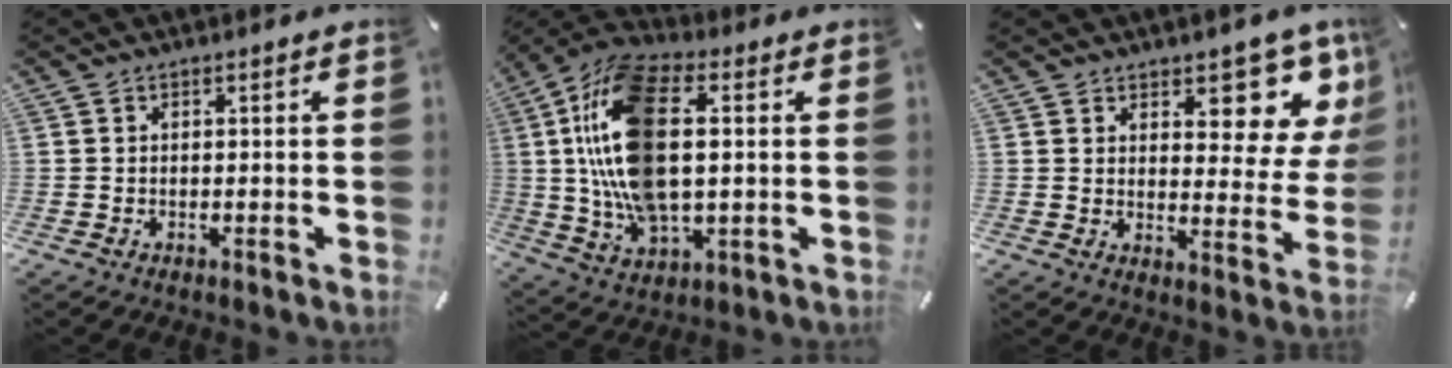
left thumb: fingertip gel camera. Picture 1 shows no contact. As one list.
[{"total": 19.1, "force": [2.7, 10.0, 16.0], "torque": [-0.361, -0.002, 0.043]}, {"total": 11.1, "force": [8.1, 5.1, 5.7], "torque": [-0.043, -0.076, 0.137]}]